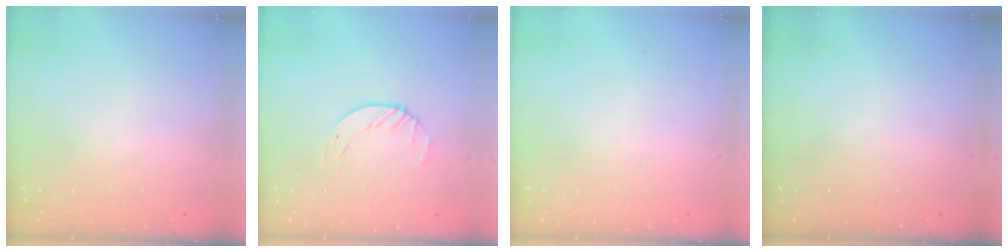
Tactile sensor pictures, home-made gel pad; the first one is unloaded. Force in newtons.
{"total": 3.4, "press": 3.4, "slide": 0.4}
{"total": 0.0}
{"total": 0.0}